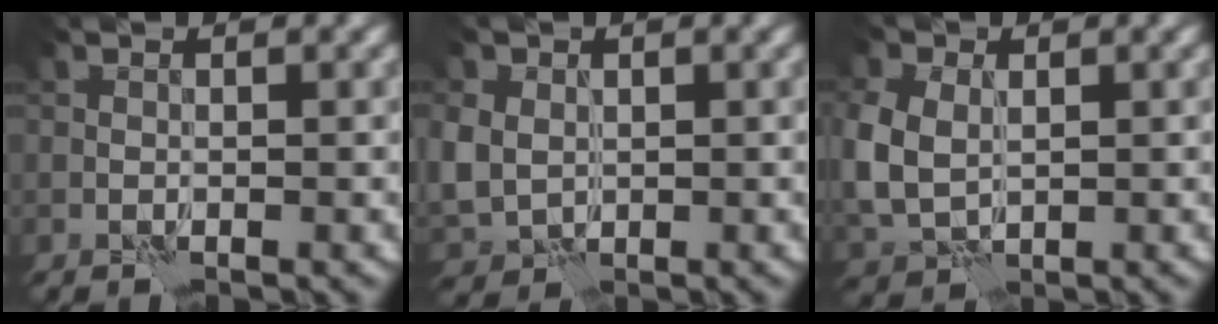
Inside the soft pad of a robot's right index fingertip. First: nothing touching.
{"total": 4.3, "force": [0.6, 3.8, 2.0], "torque": [-0.059, 0.001, 0.008]}
{"total": 5.7, "force": [0.5, 4.4, 3.7], "torque": [-0.113, -0.003, 0.018]}